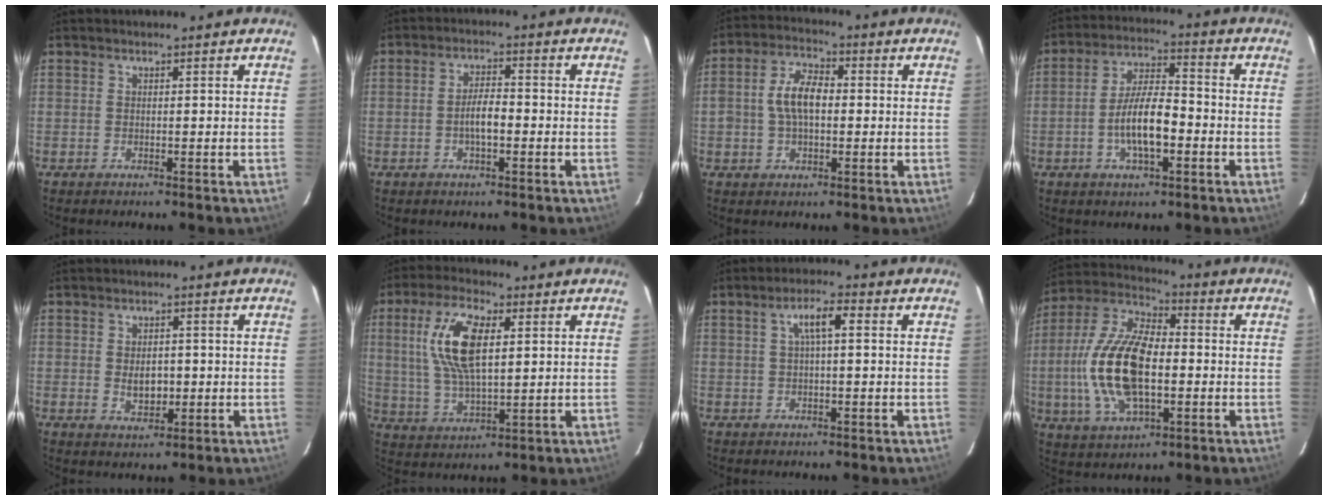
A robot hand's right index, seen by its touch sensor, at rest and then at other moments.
{"total": 4.2, "force": [-1.3, 1.4, 3.7], "torque": [-0.070, 0.004, -0.020]}
{"total": 7.6, "force": [-0.1, 4.4, 6.2], "torque": [-0.122, 0.017, 0.000]}
{"total": 9.6, "force": [-2.9, 3.1, 8.6], "torque": [-0.167, 0.004, -0.050]}
{"total": 4.3, "force": [-0.4, 2.8, 3.2], "torque": [-0.054, -0.004, 0.000]}
{"total": 13.2, "force": [3.4, 5.3, 11.6], "torque": [-0.234, 0.010, 0.070]}
{"total": 4.6, "force": [1.0, 1.1, 4.3], "torque": [-0.081, 0.012, 0.019]}
{"total": 18.5, "force": [-2.1, 8.9, 16.1], "torque": [-0.335, 0.004, -0.039]}